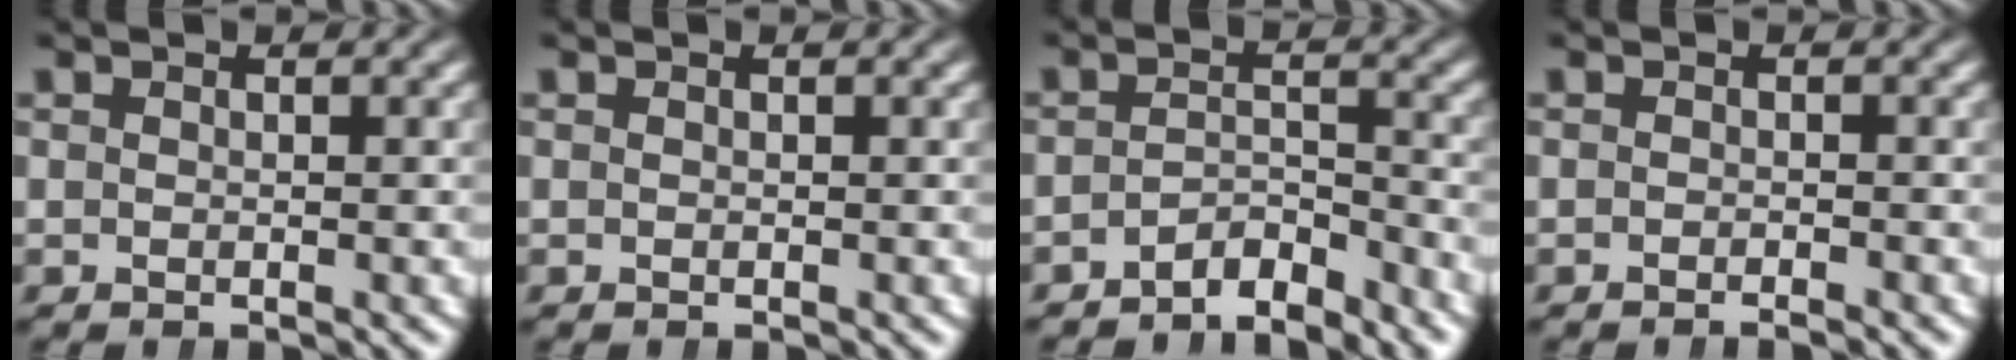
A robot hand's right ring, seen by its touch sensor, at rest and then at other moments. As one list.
[{"total": 0.0}, {"total": 3.9, "force": [-3.5, 1.0, 1.2], "torque": [-0.013, -0.011, -0.061]}, {"total": 1.0, "force": [-0.9, -0.3, 0.2], "torque": [-0.002, 0.000, -0.018]}]